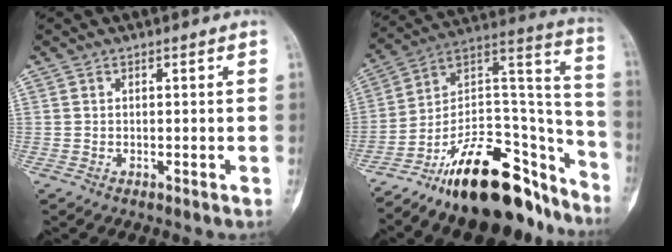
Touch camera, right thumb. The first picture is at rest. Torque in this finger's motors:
{"motor_torque": [3.28, 0.87, 1.22, -1.55, 0.26]}